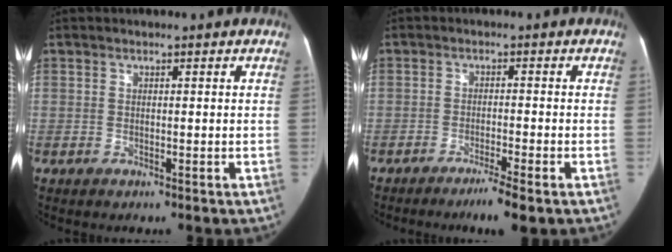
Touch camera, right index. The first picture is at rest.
{"total": 4.5, "force": [-3.1, -0.2, 3.3], "torque": [-0.055, -0.010, -0.053]}